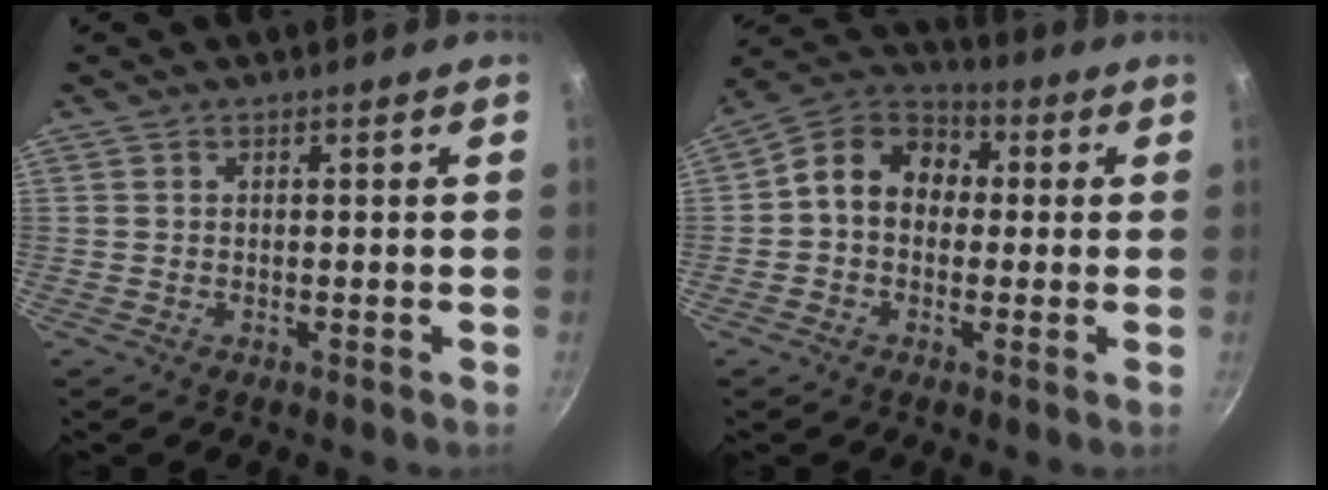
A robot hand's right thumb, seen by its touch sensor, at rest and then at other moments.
{"total": 10.7, "force": [0.6, 8.6, 6.2], "torque": [-0.068, 0.030, -0.016]}